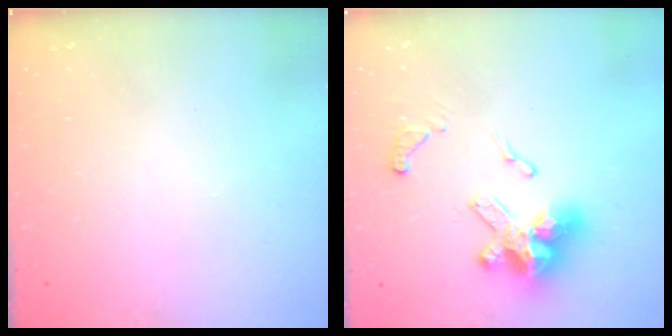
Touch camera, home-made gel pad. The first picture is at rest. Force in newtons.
{"total": 15.3, "press": 15.3, "slide": 0.6}